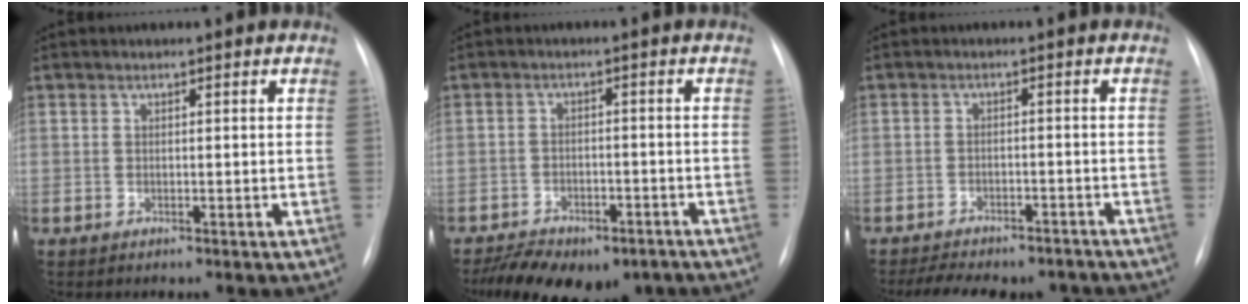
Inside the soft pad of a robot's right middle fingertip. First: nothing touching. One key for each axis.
{"total": 14.9, "fx": -10.8, "fy": 7.3, "fz": 7.2, "tx": -0.141, "ty": -0.002, "tz": -0.146}
{"total": 13.2, "fx": -11.1, "fy": 5.2, "fz": 4.8, "tx": -0.093, "ty": 0.009, "tz": -0.139}